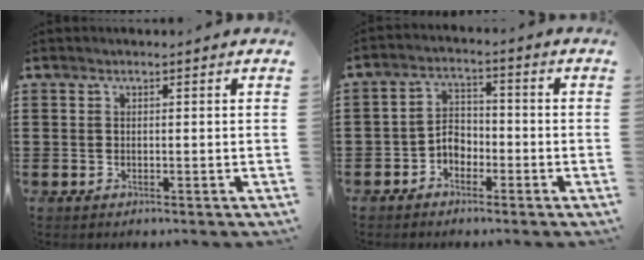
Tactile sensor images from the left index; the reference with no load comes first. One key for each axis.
{"total": 3.6, "fx": -2.3, "fy": 2.4, "fz": 1.5, "tx": -0.033, "ty": 0.010, "tz": -0.049}